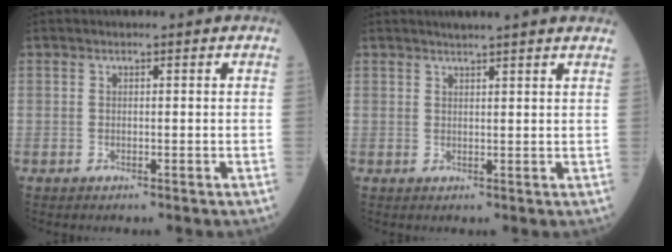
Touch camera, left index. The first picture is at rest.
{"total": 7.5, "force": [6.6, 0.0, 3.4], "torque": [-0.047, 0.021, 0.074]}